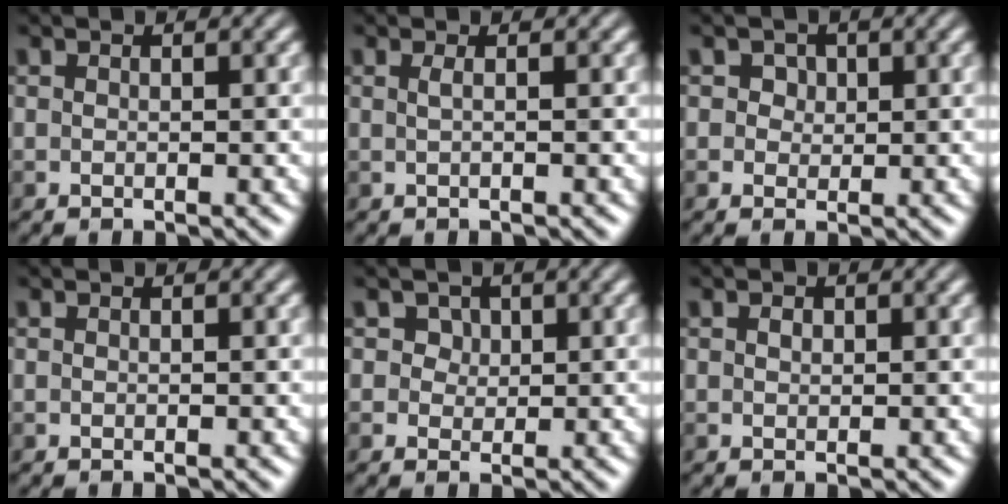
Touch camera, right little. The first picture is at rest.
{"total": 0.8, "force": [0.0, 0.2, 0.8], "torque": [-0.012, 0.005, -0.002]}
{"total": 1.7, "force": [0.7, 1.4, 0.7], "torque": [-0.011, 0.003, 0.010]}
{"total": 0.0}
{"total": 2.1, "force": [1.1, 1.6, 0.9], "torque": [-0.019, 0.000, 0.019]}
{"total": 0.5, "force": [0.1, 0.4, 0.3], "torque": [-0.009, 0.000, 0.002]}